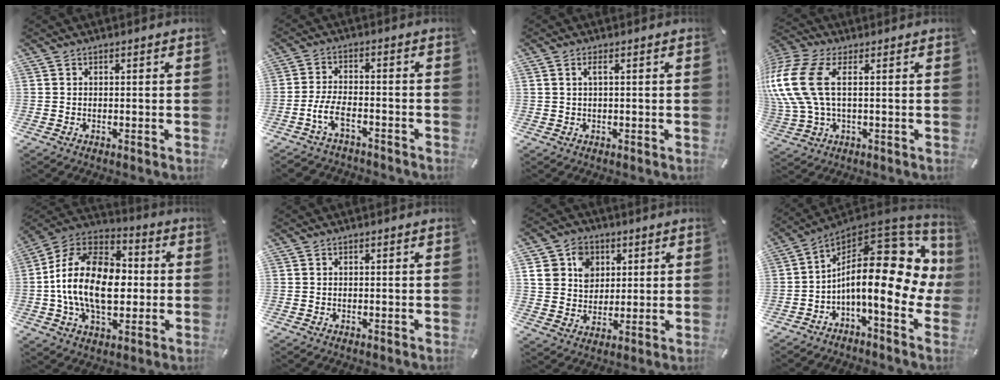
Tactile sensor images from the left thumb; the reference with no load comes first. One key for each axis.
{"total": 7.1, "fx": -3.8, "fy": 3.5, "fz": 4.8, "tx": -0.108, "ty": 0.010, "tz": -0.072}
{"total": 1.6, "fx": 0.4, "fy": 0.4, "fz": 1.5, "tx": -0.031, "ty": 0.002, "tz": 0.006}
{"total": 14.5, "fx": 2.6, "fy": 7.9, "fz": 11.9, "tx": -0.272, "ty": -0.006, "tz": 0.049}
{"total": 20.0, "fx": -2.2, "fy": 13.3, "fz": 14.8, "tx": -0.297, "ty": 0.019, "tz": -0.043}
{"total": 0.0}
{"total": 11.0, "fx": 4.0, "fy": 9.5, "fz": 3.8, "tx": -0.067, "ty": -0.002, "tz": 0.078}
{"total": 23.0, "fx": 0.7, "fy": 10.1, "fz": 20.6, "tx": -0.343, "ty": -0.044, "tz": 0.012}